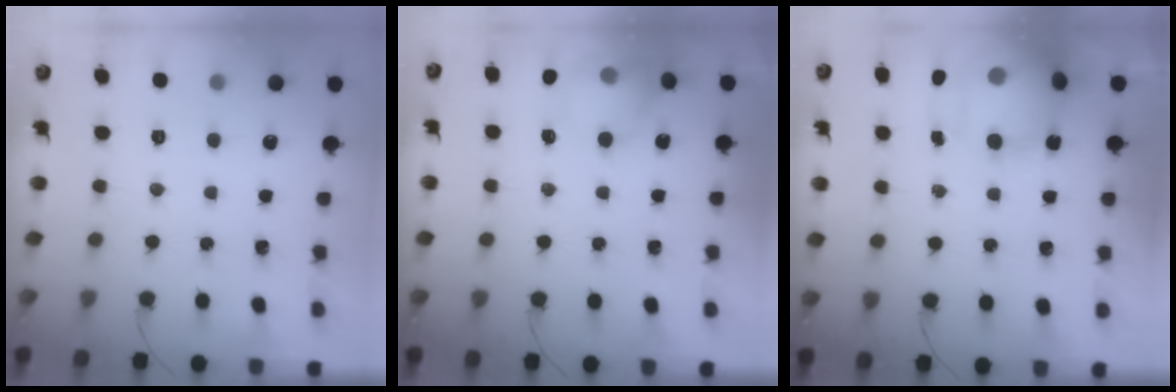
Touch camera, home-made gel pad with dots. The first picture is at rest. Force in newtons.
{"total": 13.1, "press": 13.0, "slide": 1.7}
{"total": 18.0, "press": 17.5, "slide": 4.2}